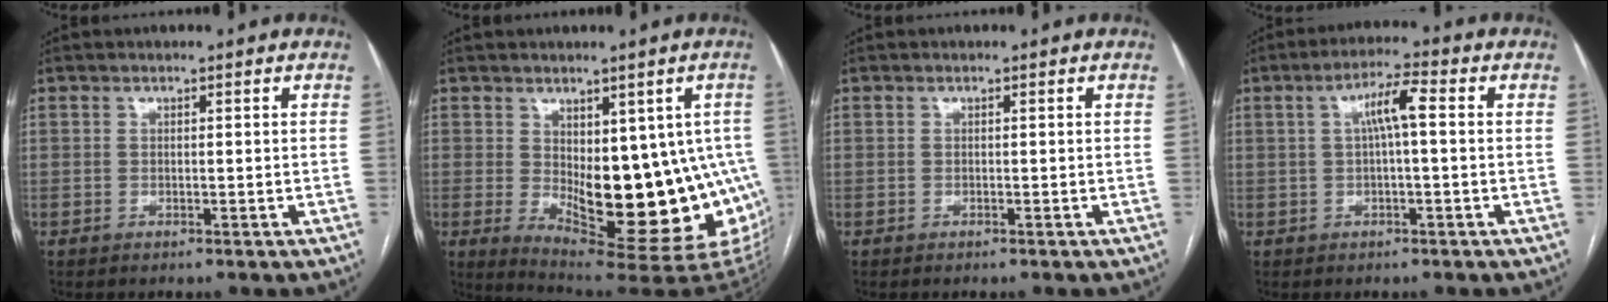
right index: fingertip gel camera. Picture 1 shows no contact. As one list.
[{"total": 19.2, "force": [-2.8, 7.9, 17.3], "torque": [-0.165, 0.003, -0.011]}, {"total": 0.0}, {"total": 5.1, "force": [0.8, 0.6, 5.1], "torque": [-0.093, 0.016, 0.012]}]